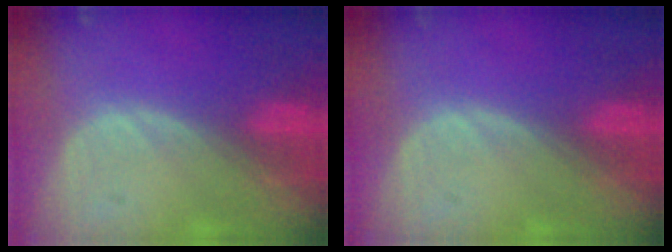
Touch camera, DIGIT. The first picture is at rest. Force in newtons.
{"total": 0.0}